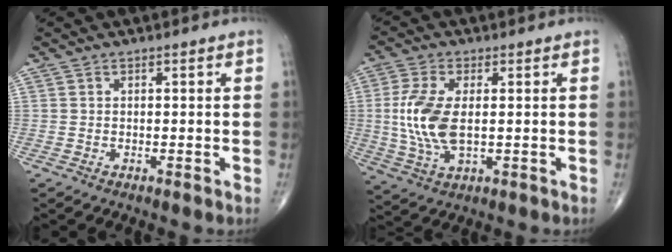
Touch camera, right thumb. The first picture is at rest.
{"total": 10.6, "force": [0.3, 5.2, 9.3], "torque": [-0.210, -0.005, 0.010]}